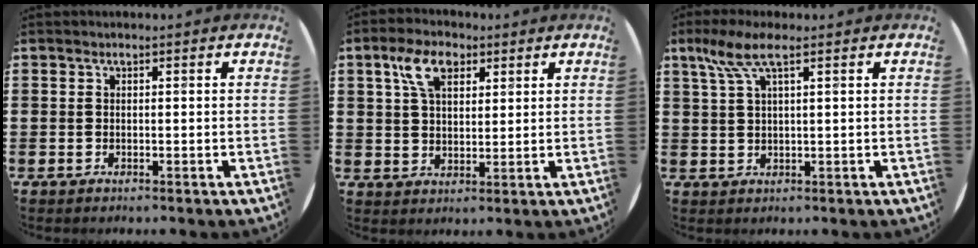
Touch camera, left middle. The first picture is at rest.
{"total": 5.9, "force": [3.3, 3.3, 3.6], "torque": [-0.075, 0.009, 0.059]}
{"total": 5.0, "force": [2.7, 1.1, 4.0], "torque": [-0.086, 0.007, 0.047]}